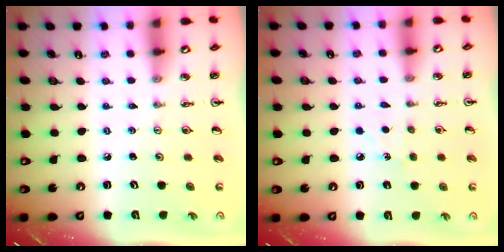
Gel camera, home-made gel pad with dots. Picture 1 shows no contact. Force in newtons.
{"total": 4.0, "press": 3.9, "slide": 0.5}